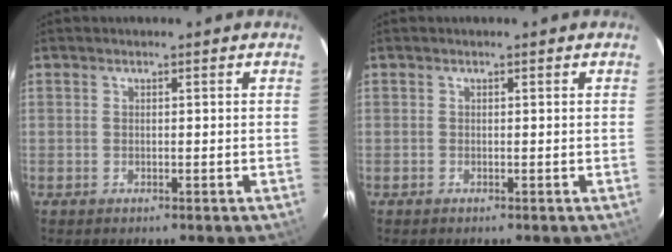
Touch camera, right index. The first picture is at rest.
{"total": 0.0}